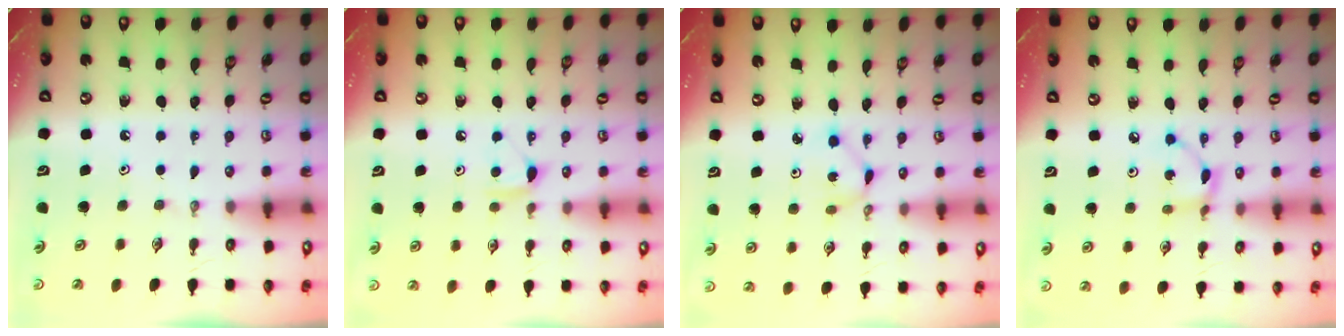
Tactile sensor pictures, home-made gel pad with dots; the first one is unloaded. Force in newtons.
{"total": 5.8, "press": 5.7, "slide": 0.9}
{"total": 1.9, "press": 1.9, "slide": 0.2}
{"total": 3.5, "press": 3.5, "slide": 0.1}